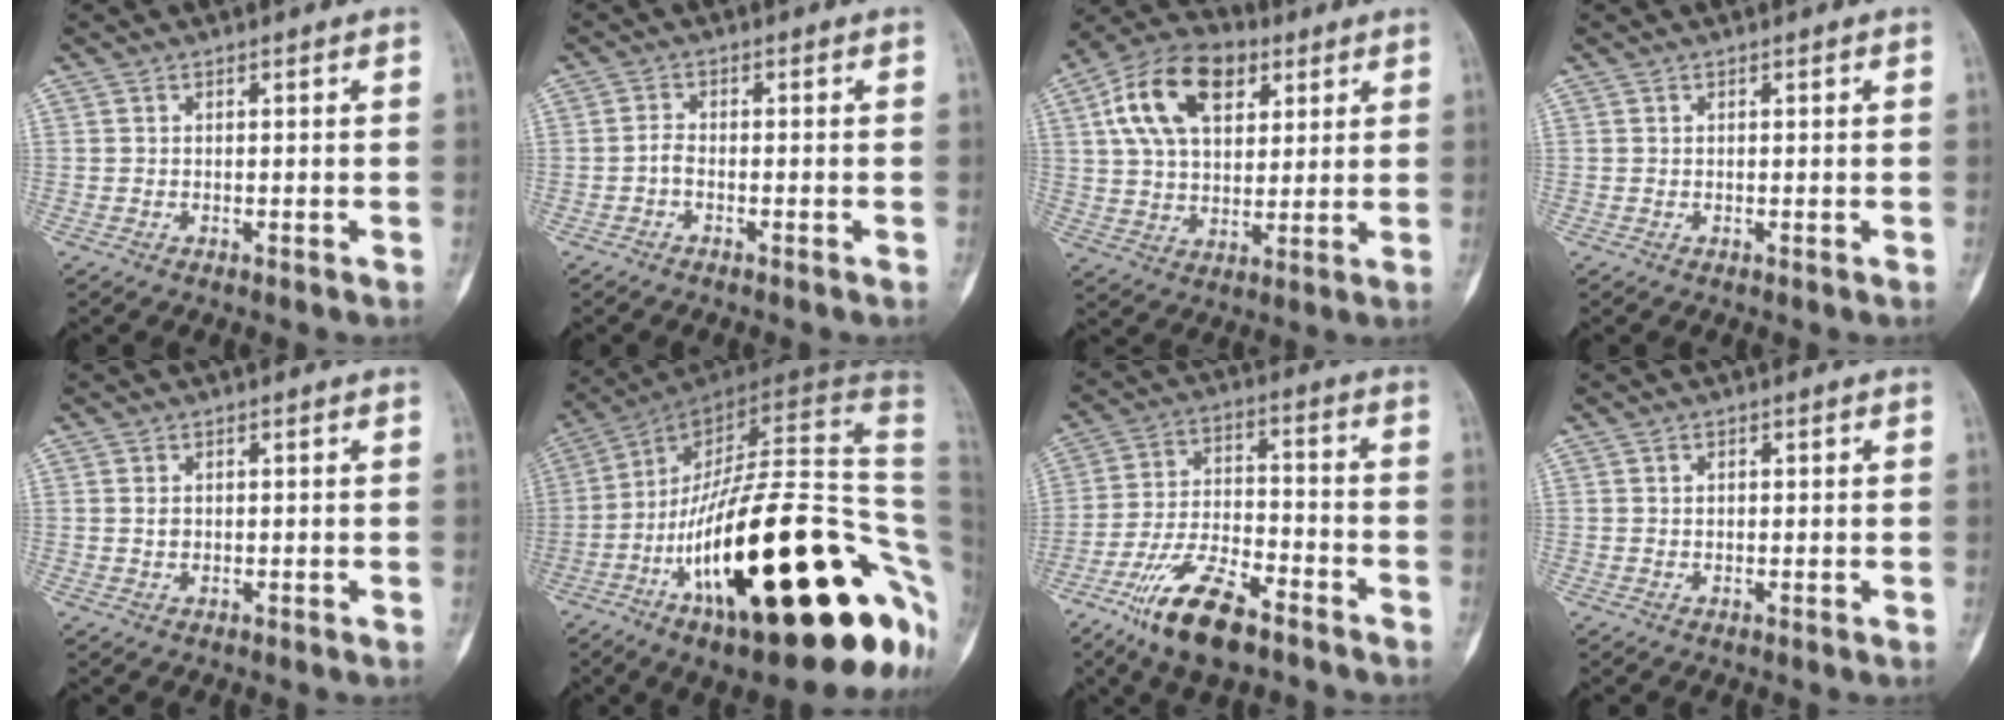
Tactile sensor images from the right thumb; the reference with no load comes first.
{"total": 1.8, "force": [-1.0, 1.0, 1.1], "torque": [-0.021, 0.009, -0.026]}
{"total": 17.1, "force": [6.4, 10.7, 11.7], "torque": [-0.183, 0.003, 0.110]}
{"total": 0.0}
{"total": 1.5, "force": [0.0, 1.2, 0.9], "torque": [-0.007, 0.002, 0.001]}
{"total": 38.5, "force": [-9.5, 12.2, 35.3], "torque": [-0.427, 0.071, -0.149]}
{"total": 15.1, "force": [-9.9, 5.8, 9.8], "torque": [-0.169, 0.056, -0.182]}
{"total": 1.0, "force": [0.0, 1.0, 0.3], "torque": [0.005, 0.003, -0.001]}